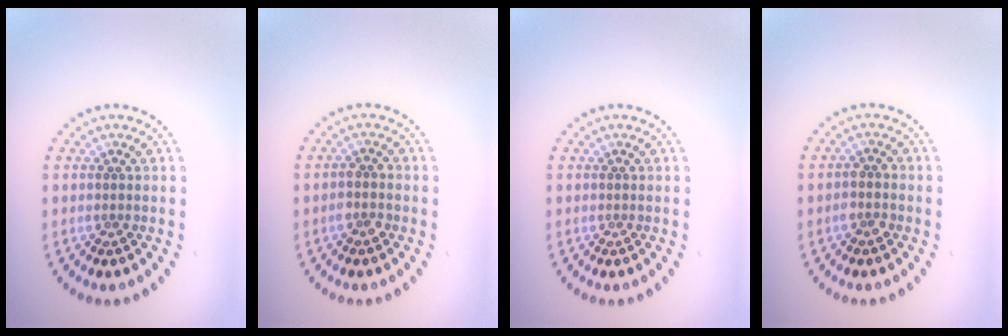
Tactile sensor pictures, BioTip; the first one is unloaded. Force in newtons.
{"total": 1.4, "press": 1.3, "slide": 0.6}
{"total": 0.0}
{"total": 1.4, "press": 1.3, "slide": 0.6}